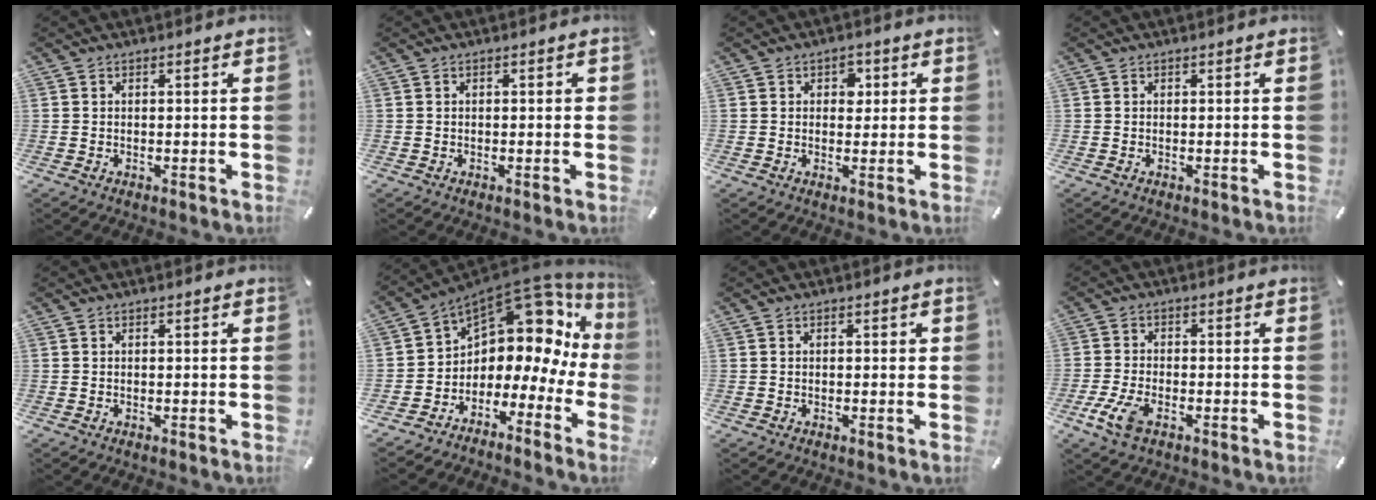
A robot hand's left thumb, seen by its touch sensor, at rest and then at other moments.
{"total": 1.0, "force": [-0.2, 0.6, 0.8], "torque": [-0.015, 0.003, -0.004]}
{"total": 3.2, "force": [0.8, 2.5, 1.7], "torque": [-0.006, -0.004, 0.002]}
{"total": 0.0}
{"total": 0.0}
{"total": 10.4, "force": [5.9, 6.8, 5.1], "torque": [-0.078, -0.073, 0.096]}
{"total": 0.8, "force": [0.0, 0.5, 0.6], "torque": [-0.011, 0.005, -0.002]}
{"total": 6.7, "force": [-3.2, 3.3, 4.8], "torque": [-0.128, -0.008, -0.065]}